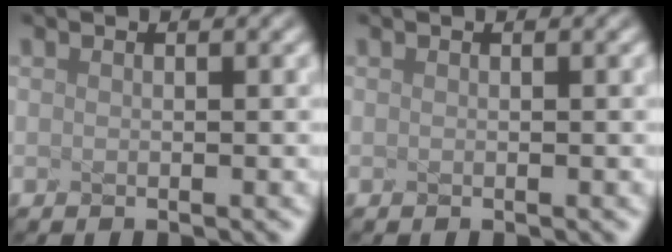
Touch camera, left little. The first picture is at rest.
{"total": 0.0}